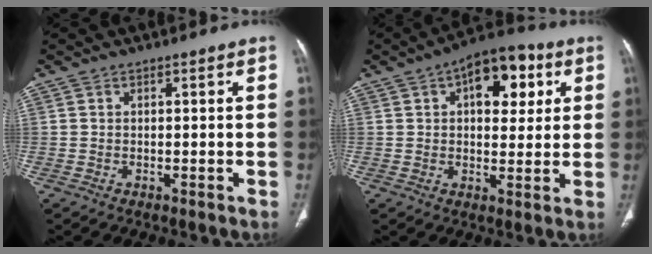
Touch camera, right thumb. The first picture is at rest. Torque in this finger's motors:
{"motor_torque": [0.68, 1.39, 0.66, -0.40, 0.06]}